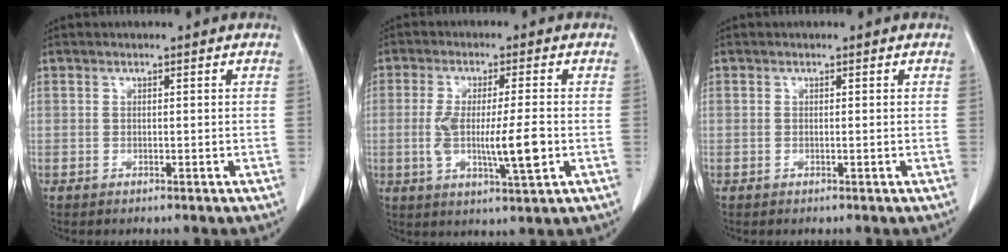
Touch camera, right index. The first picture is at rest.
{"total": 9.2, "force": [-1.5, 1.0, 9.1], "torque": [-0.167, -0.012, -0.025]}
{"total": 0.0}